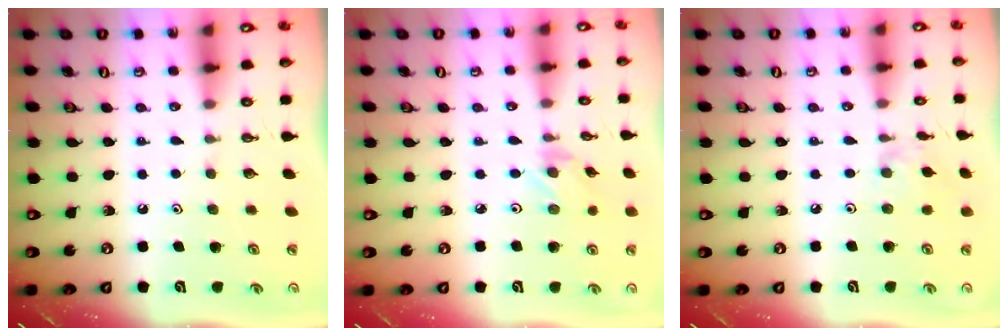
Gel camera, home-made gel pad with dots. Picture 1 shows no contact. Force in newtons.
{"total": 1.2, "press": 1.2, "slide": 0.3}
{"total": 2.4, "press": 2.3, "slide": 0.5}